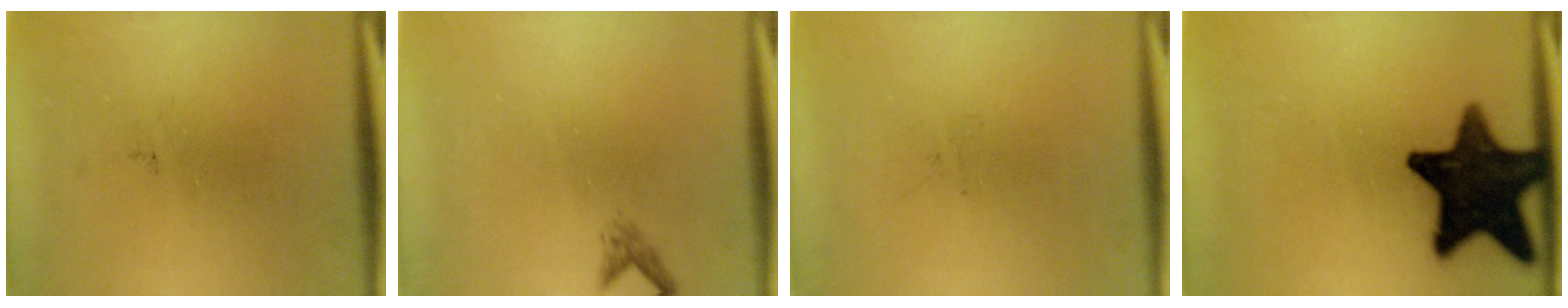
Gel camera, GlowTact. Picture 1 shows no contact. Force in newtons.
{"total": 1.0}
{"total": 0.0}
{"total": 15.8}